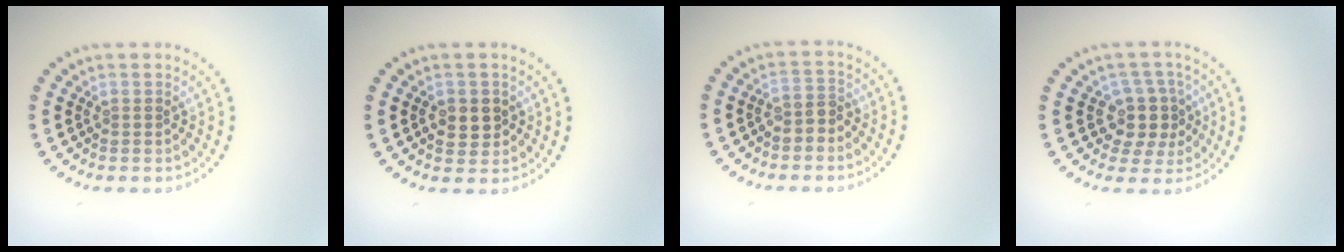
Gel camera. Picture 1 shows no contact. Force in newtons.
{"total": 2.4, "press": 2.4, "slide": 0.3}
{"total": 1.8, "press": 1.6, "slide": 0.8}
{"total": 3.9, "press": 3.6, "slide": 1.4}